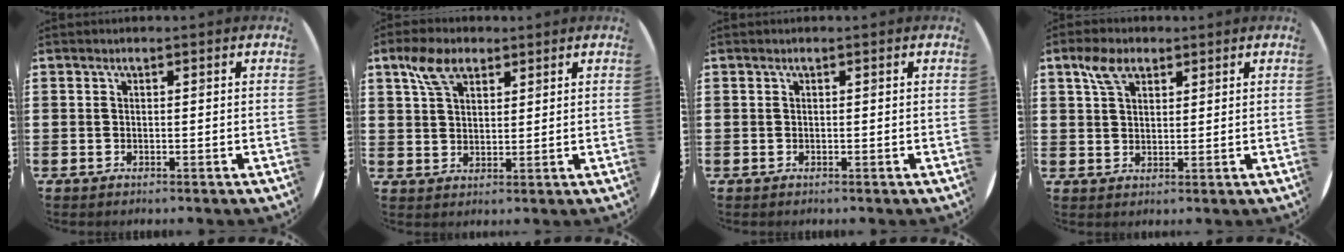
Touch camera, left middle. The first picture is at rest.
{"total": 5.4, "force": [3.4, 3.0, 3.0], "torque": [-0.061, 0.008, 0.061]}
{"total": 0.0}
{"total": 4.2, "force": [2.7, 2.3, 2.3], "torque": [-0.044, 0.004, 0.049]}